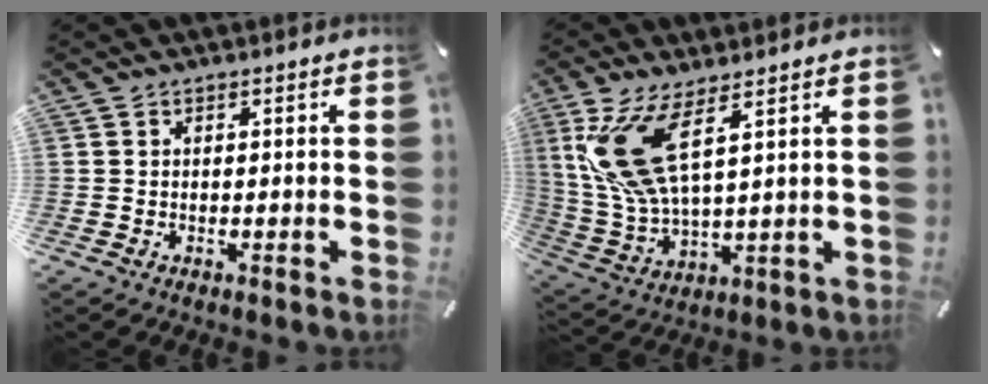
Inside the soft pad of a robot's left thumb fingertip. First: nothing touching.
{"total": 13.7, "force": [6.3, 4.8, 11.2], "torque": [-0.267, -0.022, 0.112]}